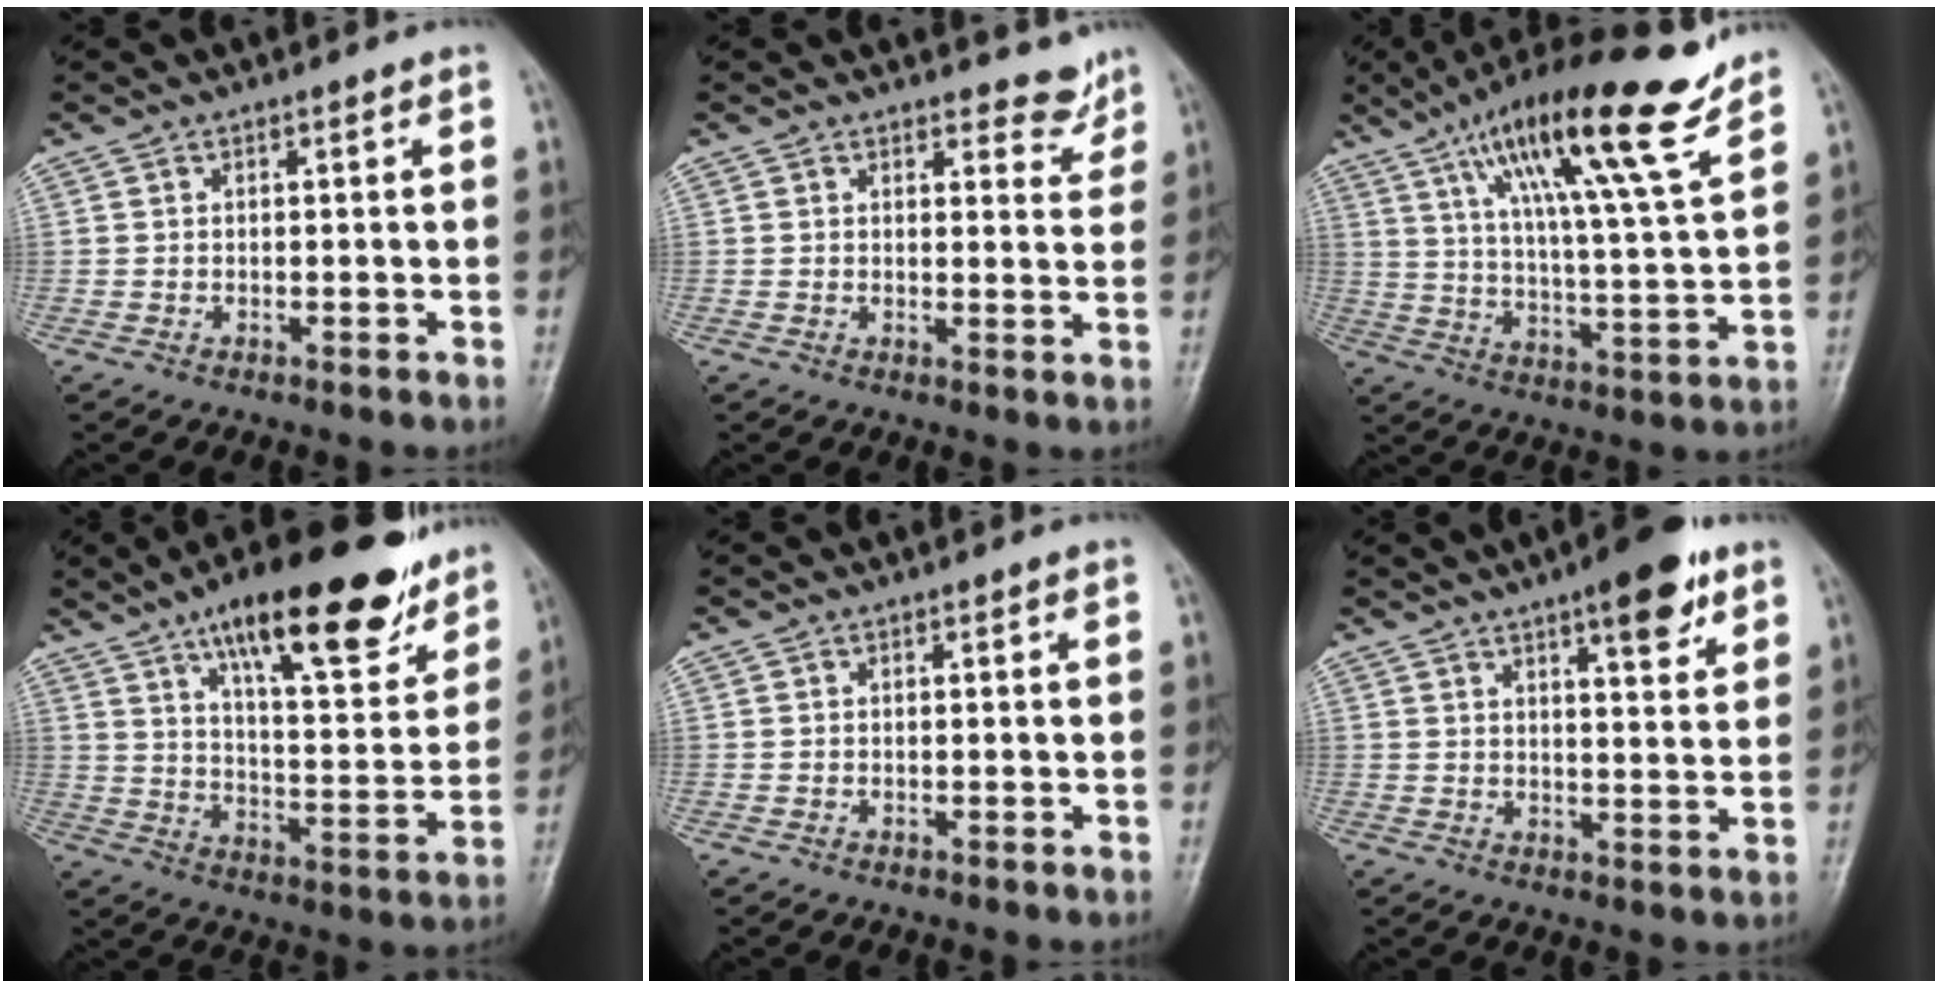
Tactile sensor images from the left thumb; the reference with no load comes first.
{"total": 4.1, "force": [3.6, 1.8, 0.8], "torque": [0.013, -0.031, 0.039]}
{"total": 20.8, "force": [13.1, 2.9, 15.9], "torque": [-0.244, -0.048, 0.216]}
{"total": 22.9, "force": [14.8, 7.1, 16.0], "torque": [-0.199, -0.058, 0.230]}
{"total": 0.0}
{"total": 9.8, "force": [5.8, 2.8, 7.4], "torque": [-0.084, -0.027, 0.078]}